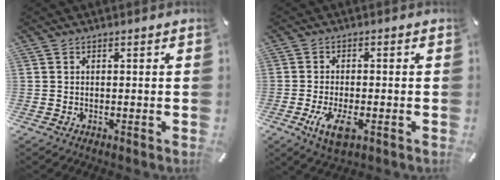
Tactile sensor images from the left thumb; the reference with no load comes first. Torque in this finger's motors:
{"motor_torque": [0.02, 0.24, 0.17, 0.07, 0.04]}